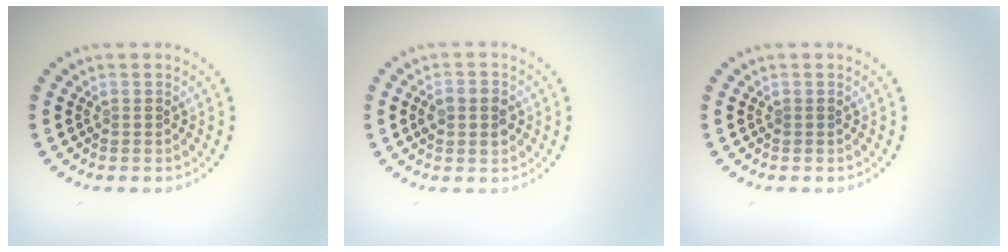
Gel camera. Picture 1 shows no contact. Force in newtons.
{"total": 2.8, "press": 2.8, "slide": 0.0}
{"total": 0.0}